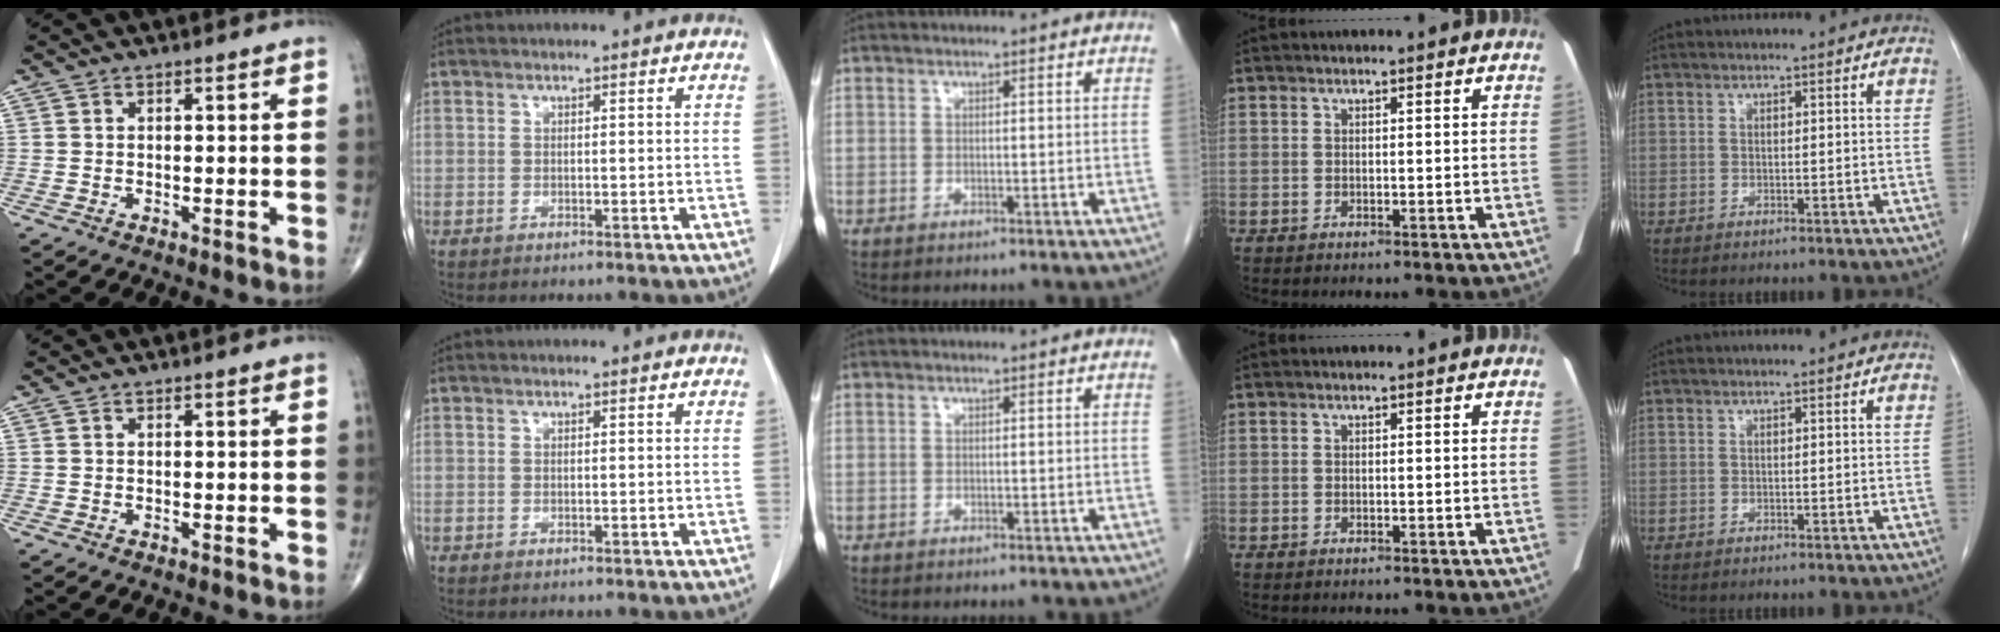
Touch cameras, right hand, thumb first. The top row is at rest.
{}